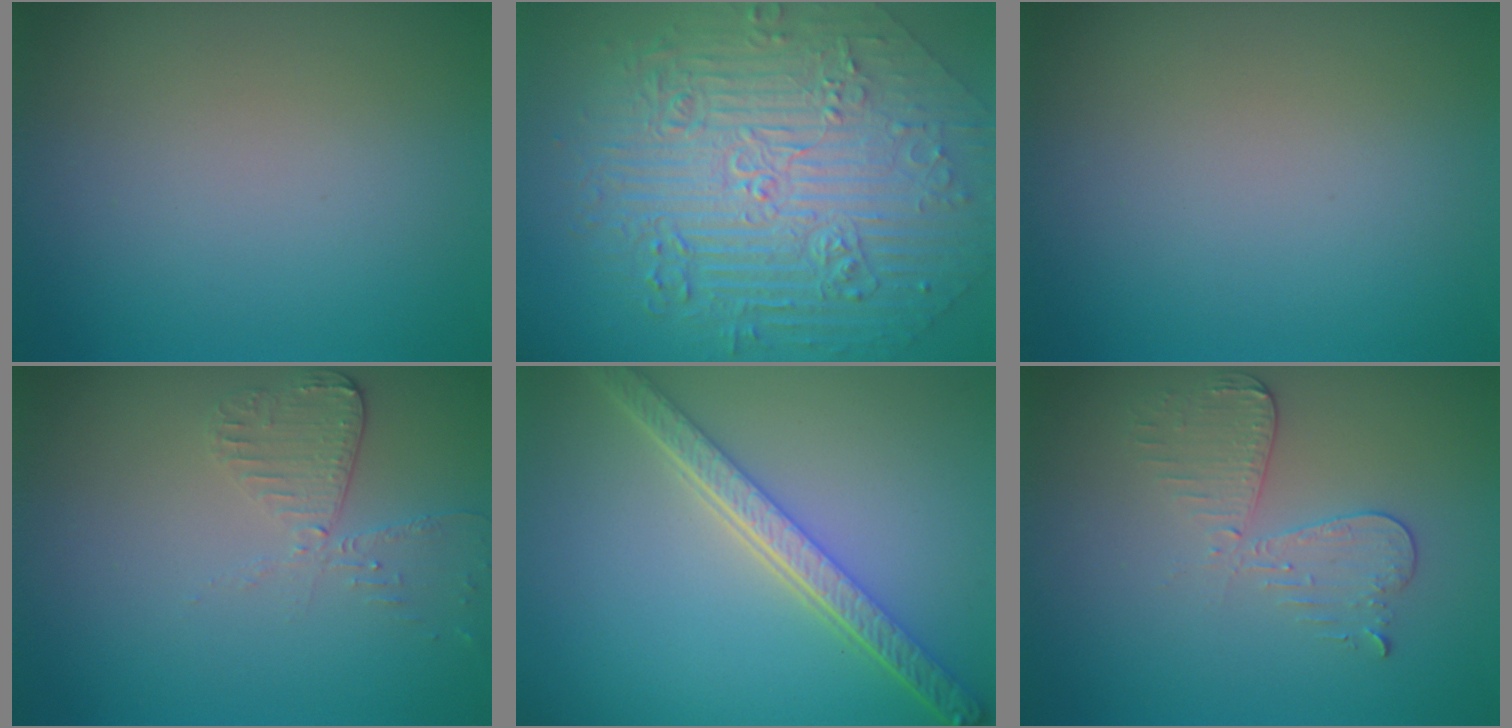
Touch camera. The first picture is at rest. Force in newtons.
{"total": 11.1, "press": 7.5, "slide": 8.2}
{"total": 0.0}
{"total": 2.7, "press": 2.4, "slide": 1.2}
{"total": 5.3, "press": 4.0, "slide": 3.4}
{"total": 2.9, "press": 2.7, "slide": 1.2}